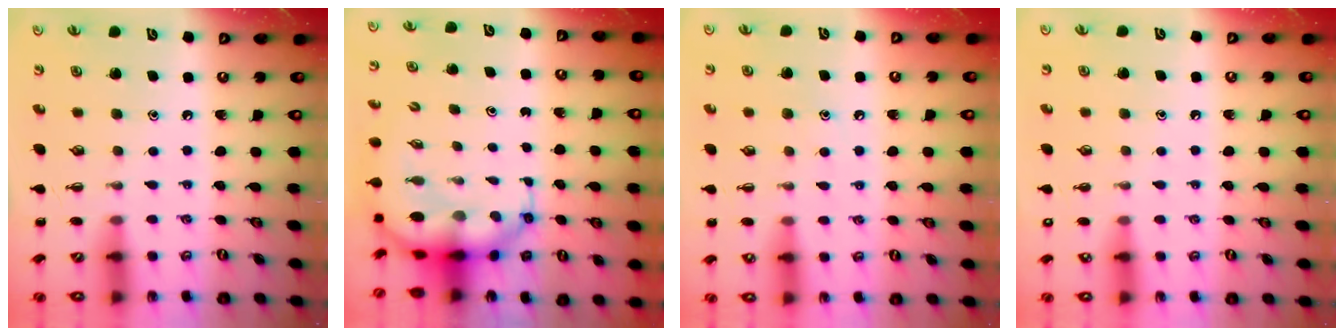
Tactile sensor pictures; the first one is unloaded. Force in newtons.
{"total": 8.1, "press": 7.7, "slide": 2.4}
{"total": 6.2, "press": 6.0, "slide": 1.6}
{"total": 1.3, "press": 1.3, "slide": 0.1}